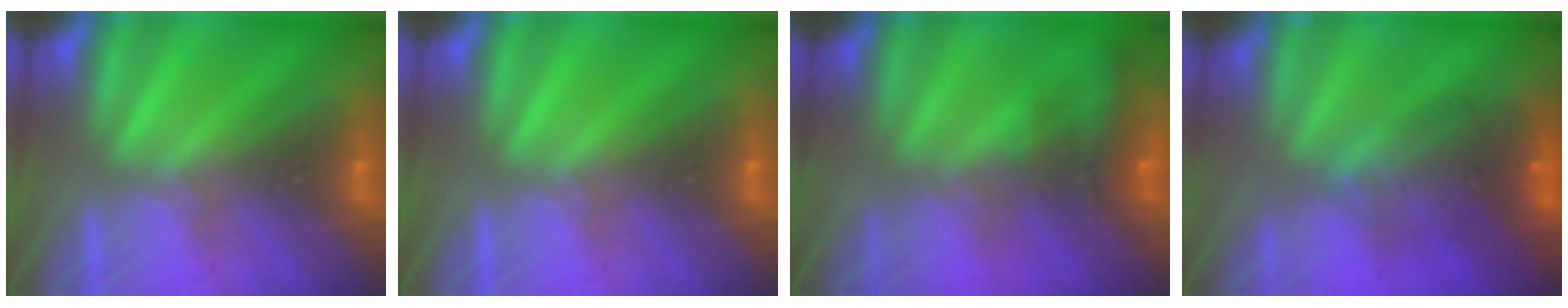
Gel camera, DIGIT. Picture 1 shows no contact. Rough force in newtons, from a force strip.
{"total": 0.0}
{"total": 9.3}
{"total": 9.3}